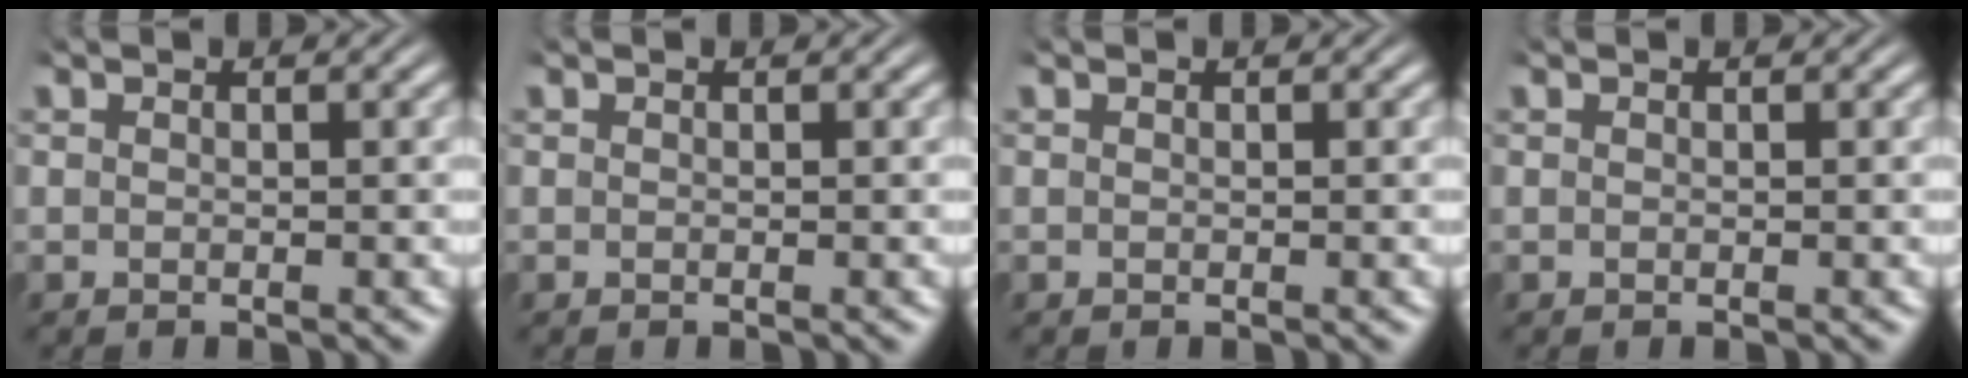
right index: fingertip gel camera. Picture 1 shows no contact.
{"total": 0.0}
{"total": 0.0}
{"total": 0.0}